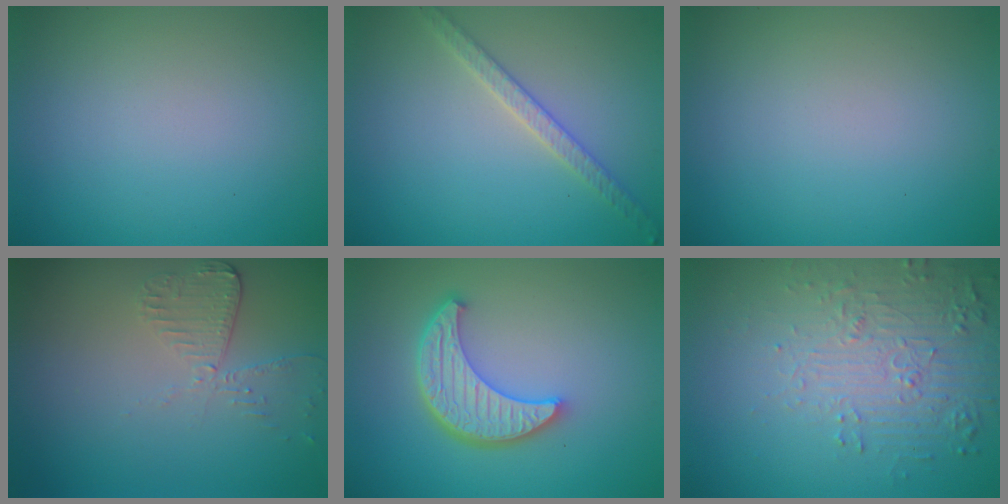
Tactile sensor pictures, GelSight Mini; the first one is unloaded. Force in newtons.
{"total": 2.5, "press": 2.4, "slide": 0.4}
{"total": 0.0}
{"total": 2.6, "press": 2.3, "slide": 1.2}
{"total": 5.5, "press": 4.2, "slide": 3.6}
{"total": 5.7, "press": 3.8, "slide": 4.2}